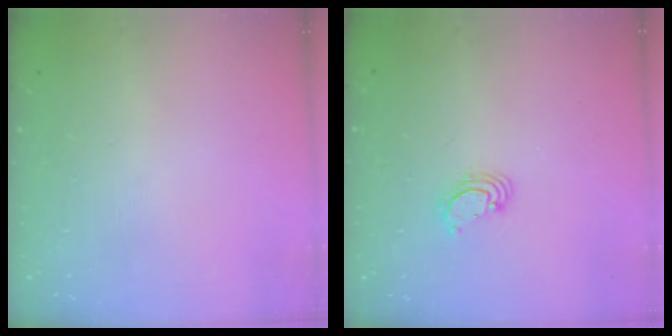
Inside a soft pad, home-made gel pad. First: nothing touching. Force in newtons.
{"total": 2.4, "press": 2.4, "slide": 0.1}